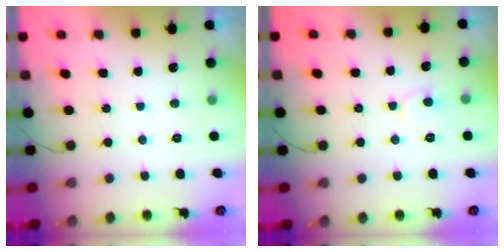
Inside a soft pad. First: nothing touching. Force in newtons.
{"total": 4.6, "press": 4.6, "slide": 0.5}